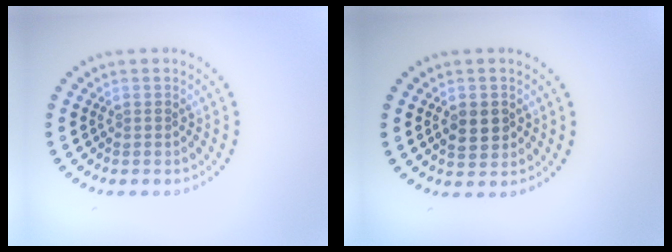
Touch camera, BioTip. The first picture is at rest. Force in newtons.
{"total": 2.5, "press": 2.5, "slide": 0.1}